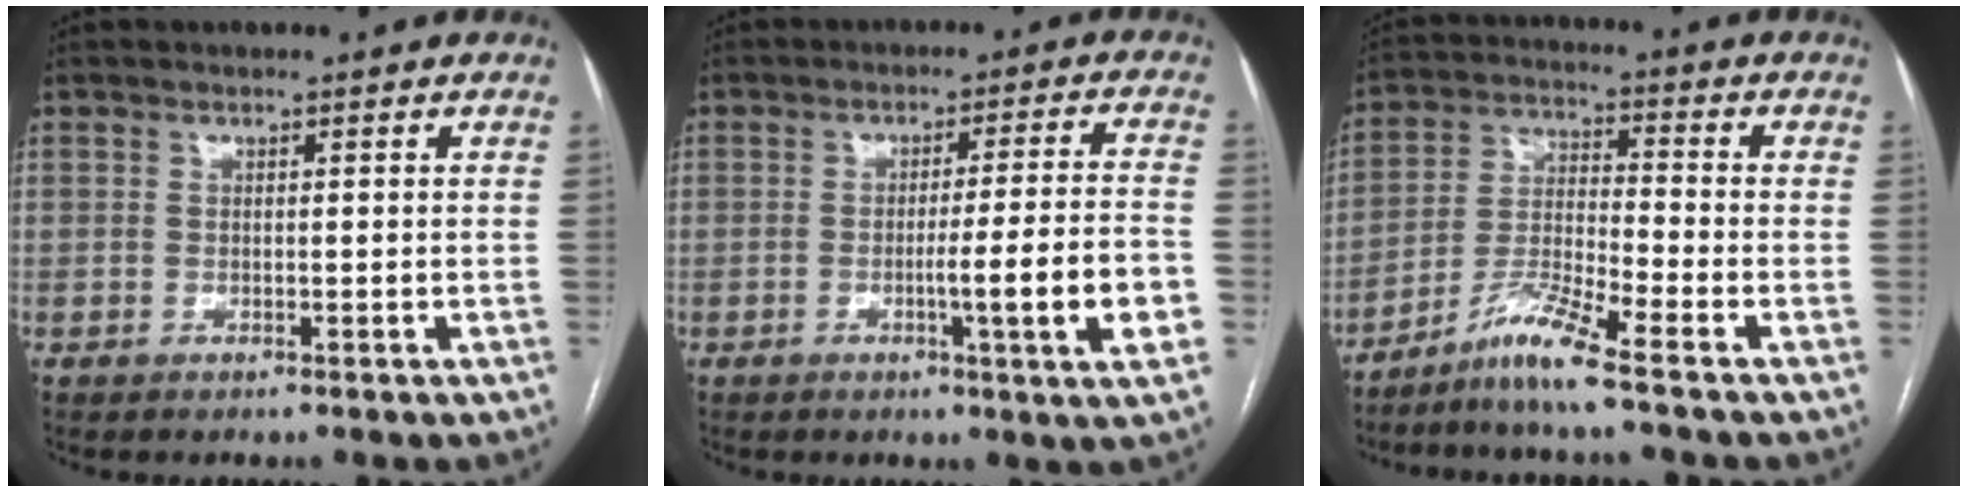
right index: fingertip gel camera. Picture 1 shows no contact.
{"total": 10.0, "force": [-3.0, -1.0, 9.5], "torque": [-0.136, -0.010, -0.045]}
{"total": 7.7, "force": [-6.0, -0.9, 4.7], "torque": [-0.101, -0.019, -0.121]}